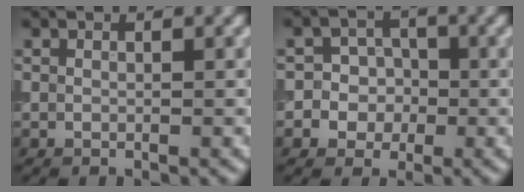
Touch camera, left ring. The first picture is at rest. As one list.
[{"total": 3.7, "force": [-0.9, 3.5, 0.9], "torque": [0.012, 0.016, -0.038]}]